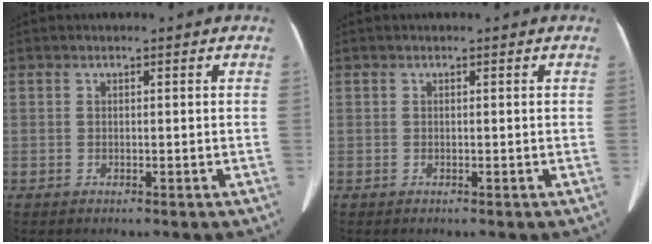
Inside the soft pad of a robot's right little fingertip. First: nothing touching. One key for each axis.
{"total": 0.0}